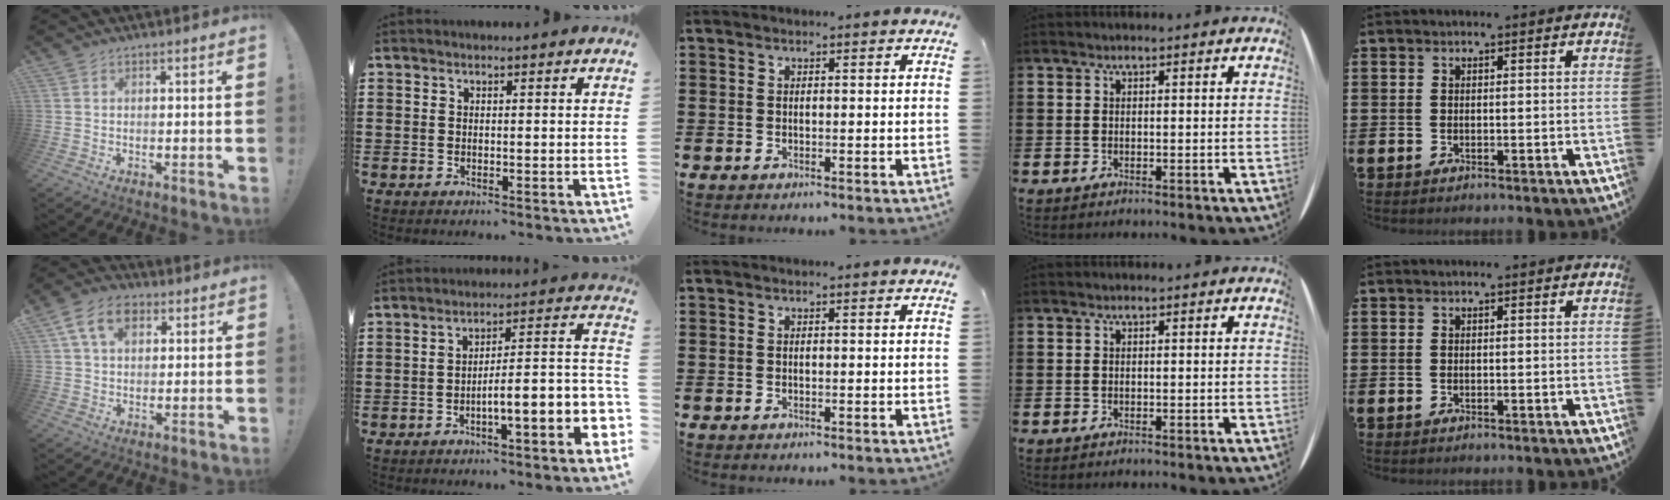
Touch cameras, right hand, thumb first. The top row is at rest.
{"thumb": {"total": 10.5, "force": [4.3, 6.8, 6.7], "torque": [-0.107, 0.005, 0.081]}, "index": {"total": 5.9, "force": [-2.9, 0.5, 5.1], "torque": [-0.082, -0.032, -0.061]}}